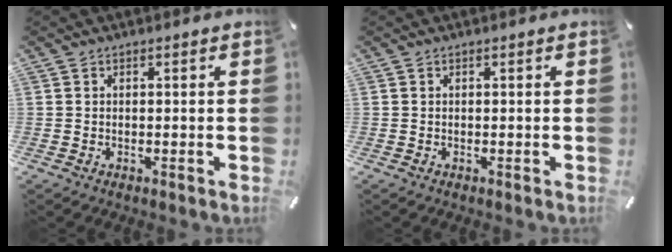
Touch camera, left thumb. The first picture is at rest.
{"total": 0.0}